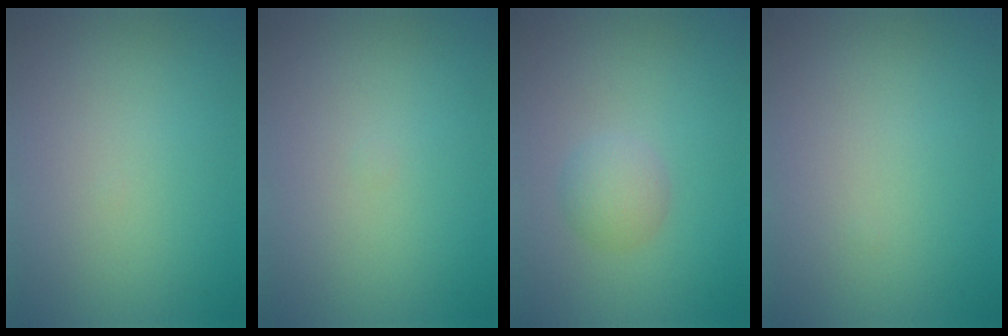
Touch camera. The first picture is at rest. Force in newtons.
{"total": 0.0}
{"total": 2.2, "press": 2.2, "slide": 0.2}
{"total": 0.0}